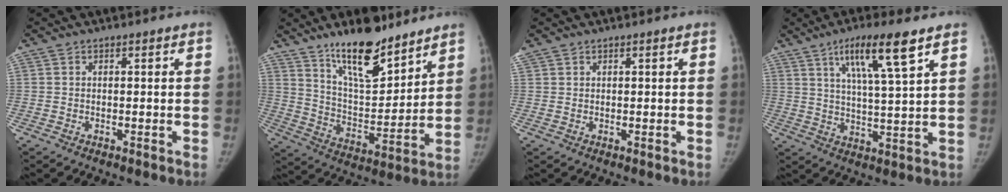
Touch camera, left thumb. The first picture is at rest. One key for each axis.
{"total": 16.1, "fx": 12.1, "fy": 5.4, "fz": 9.1, "tx": -0.108, "ty": -0.087, "tz": 0.211}
{"total": 1.1, "fx": 0.7, "fy": 0.8, "fz": 0.1, "tx": 0.001, "ty": 0.011, "tz": 0.016}
{"total": 11.5, "fx": 6.4, "fy": 1.3, "fz": 9.5, "tx": -0.165, "ty": -0.027, "tz": 0.111}